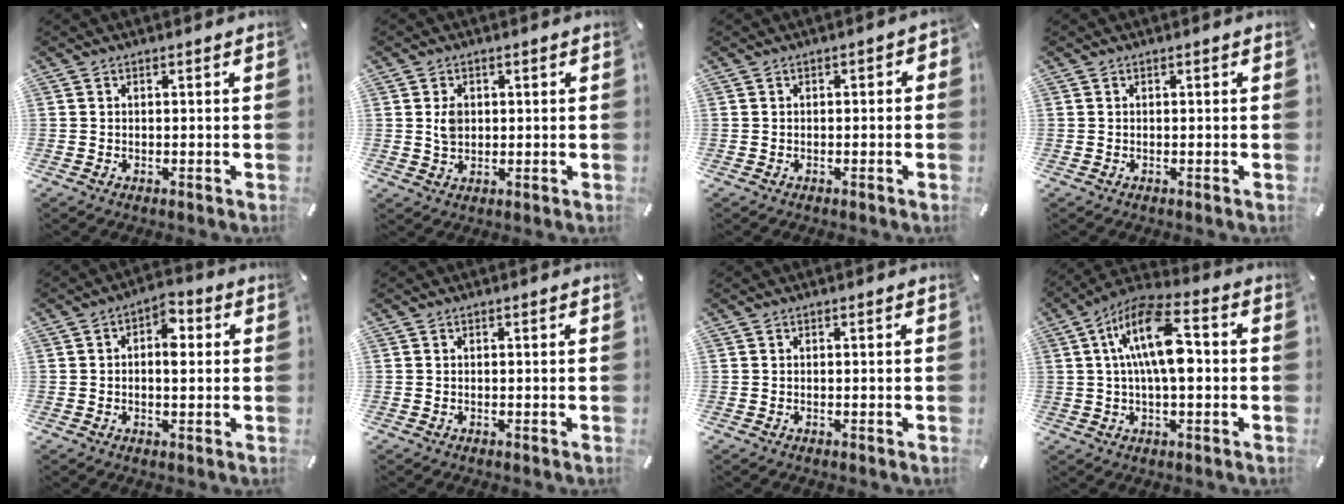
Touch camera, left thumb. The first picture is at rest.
{"total": 3.4, "force": [0.6, 2.8, 1.8], "torque": [-0.023, 0.000, 0.008]}
{"total": 1.5, "force": [-0.8, 0.9, 0.9], "torque": [-0.015, 0.005, -0.016]}
{"total": 0.0}
{"total": 5.3, "force": [0.5, 3.2, 4.2], "torque": [-0.044, -0.004, -0.002]}
{"total": 0.0}
{"total": 0.0}
{"total": 14.1, "force": [1.6, 6.0, 12.7], "torque": [-0.246, 0.002, 0.026]}